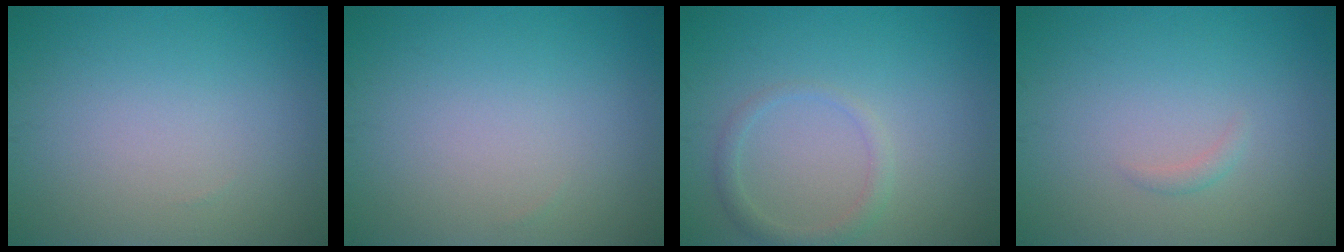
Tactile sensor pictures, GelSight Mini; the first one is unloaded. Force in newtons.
{"total": 0.0}
{"total": 1.7, "press": 1.7, "slide": 0.1}
{"total": 0.7, "press": 0.7, "slide": 0.0}